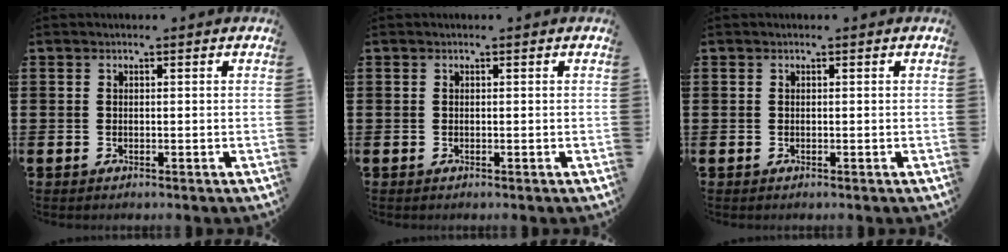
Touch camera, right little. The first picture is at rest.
{"total": 0.0}
{"total": 0.0}